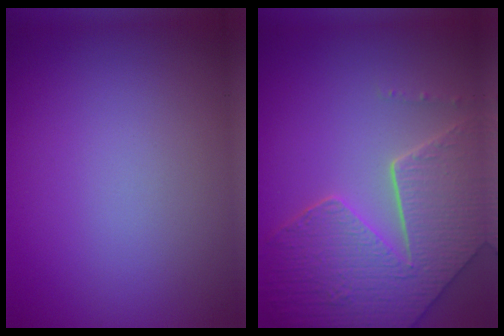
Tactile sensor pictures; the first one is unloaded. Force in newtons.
{"total": 8.5, "press": 6.1, "slide": 5.9}